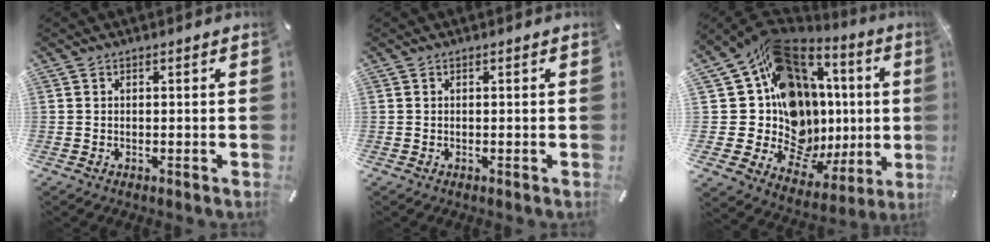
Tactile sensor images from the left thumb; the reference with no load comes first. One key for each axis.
{"total": 0.0}
{"total": 19.6, "fx": 3.4, "fy": 14.8, "fz": 12.5, "tx": -0.182, "ty": -0.103, "tz": 0.101}